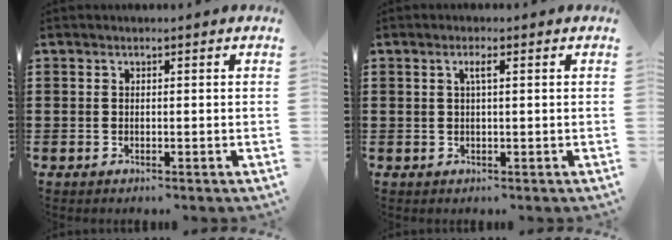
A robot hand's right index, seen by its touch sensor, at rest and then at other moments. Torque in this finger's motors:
{"motor_torque": [0.44, -0.20, 0.18, 0.02]}